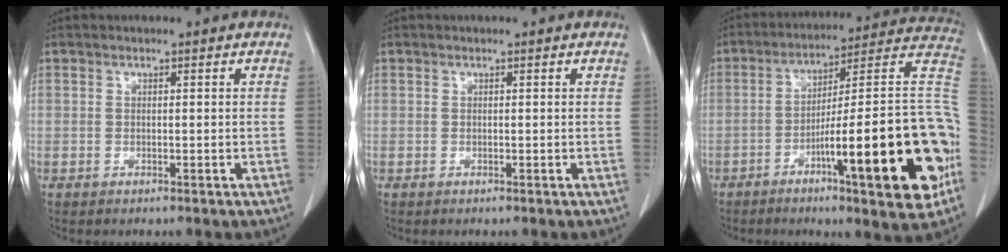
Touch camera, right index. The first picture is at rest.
{"total": 0.0}
{"total": 24.9, "force": [-8.0, 2.3, 23.4], "torque": [-0.255, 0.014, -0.114]}